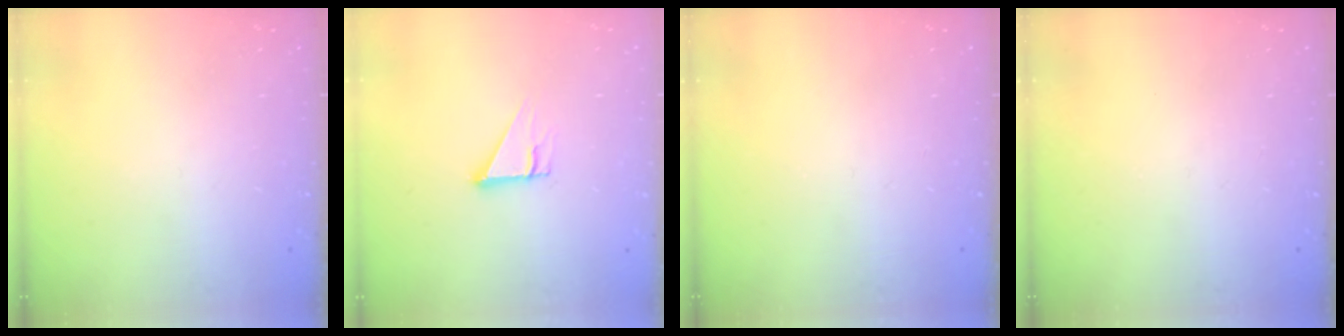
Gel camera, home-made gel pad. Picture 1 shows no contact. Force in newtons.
{"total": 3.2, "press": 3.2, "slide": 0.1}
{"total": 0.0}
{"total": 0.0}